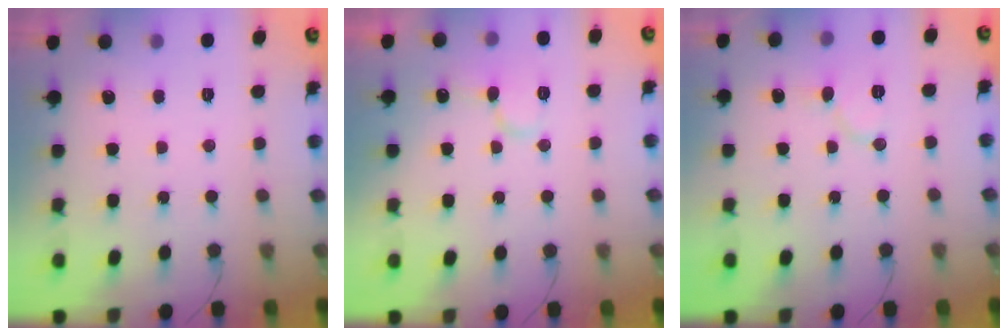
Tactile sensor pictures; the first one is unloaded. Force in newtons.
{"total": 9.2, "press": 9.1, "slide": 1.5}
{"total": 7.0, "press": 7.0, "slide": 0.8}